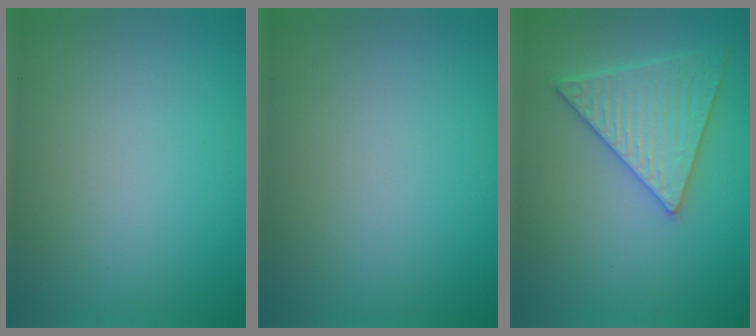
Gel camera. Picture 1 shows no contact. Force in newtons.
{"total": 0.0}
{"total": 4.6, "press": 4.2, "slide": 1.9}